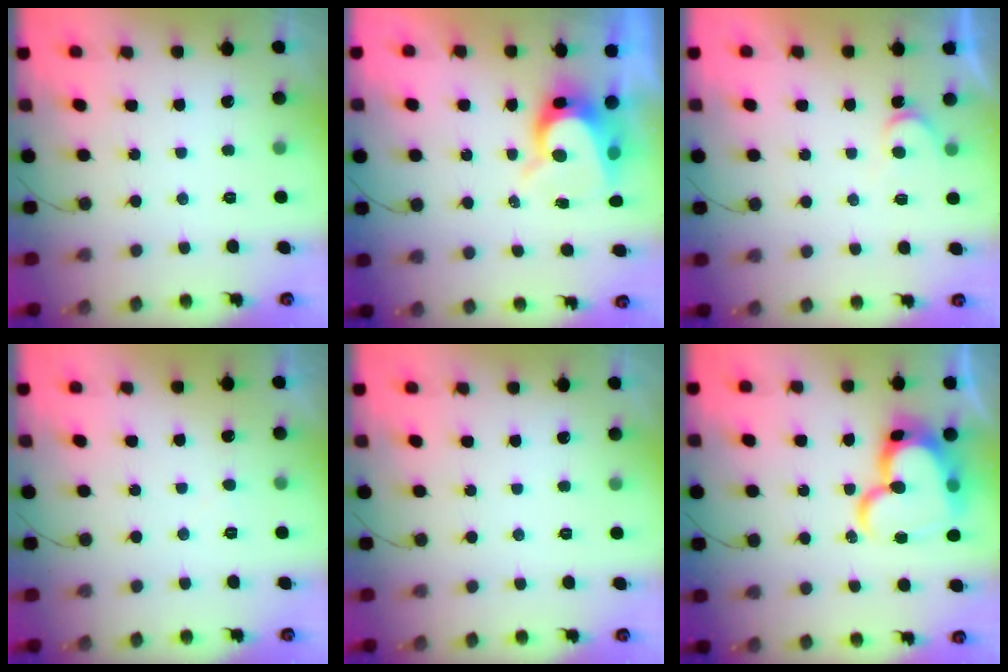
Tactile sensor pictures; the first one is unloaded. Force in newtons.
{"total": 8.5, "press": 8.5, "slide": 0.7}
{"total": 4.5, "press": 4.5, "slide": 0.4}
{"total": 3.1, "press": 3.1, "slide": 0.3}
{"total": 0.0}
{"total": 21.0, "press": 20.9, "slide": 2.2}